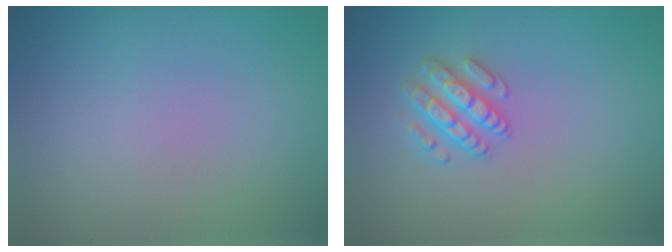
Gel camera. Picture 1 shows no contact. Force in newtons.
{"total": 2.5, "press": 2.4, "slide": 0.5}